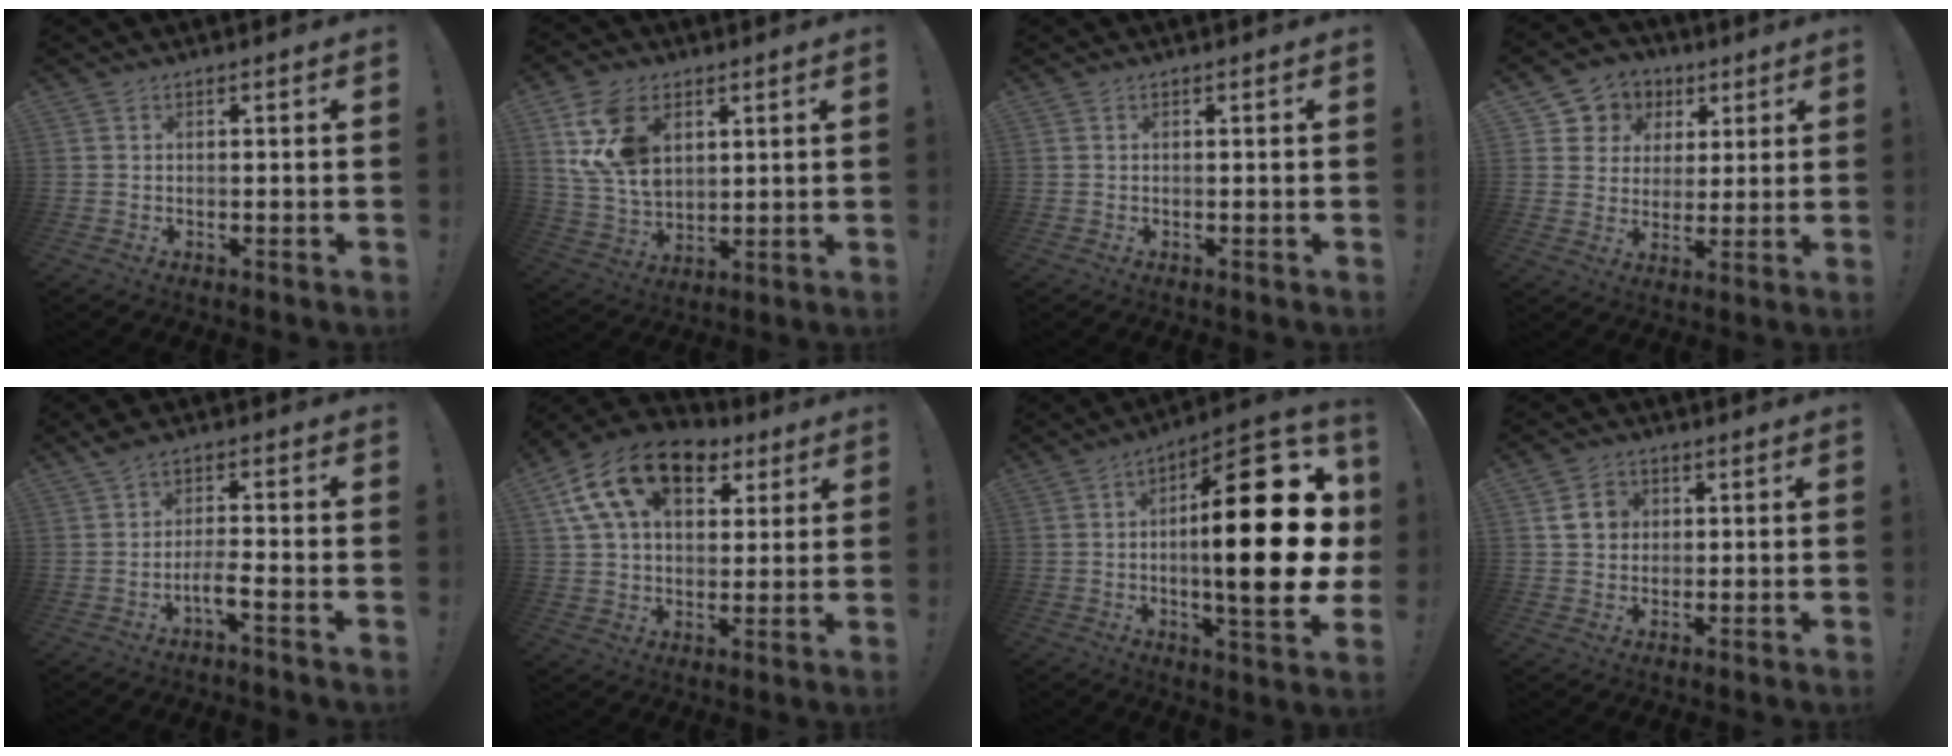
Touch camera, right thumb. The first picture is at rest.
{"total": 15.6, "force": [6.4, 10.5, 9.6], "torque": [-0.185, -0.021, 0.125]}
{"total": 0.0}
{"total": 7.9, "force": [2.4, 7.4, 1.5], "torque": [-0.017, -0.021, 0.052]}
{"total": 5.3, "force": [-1.6, 0.9, 5.0], "torque": [-0.104, -0.007, -0.031]}
{"total": 18.7, "force": [8.7, 11.8, 11.6], "torque": [-0.194, -0.028, 0.161]}
{"total": 28.5, "force": [0.9, 8.1, 27.4], "torque": [-0.420, -0.008, 0.009]}
{"total": 7.0, "force": [2.1, 5.9, 3.2], "torque": [-0.051, 0.005, 0.043]}